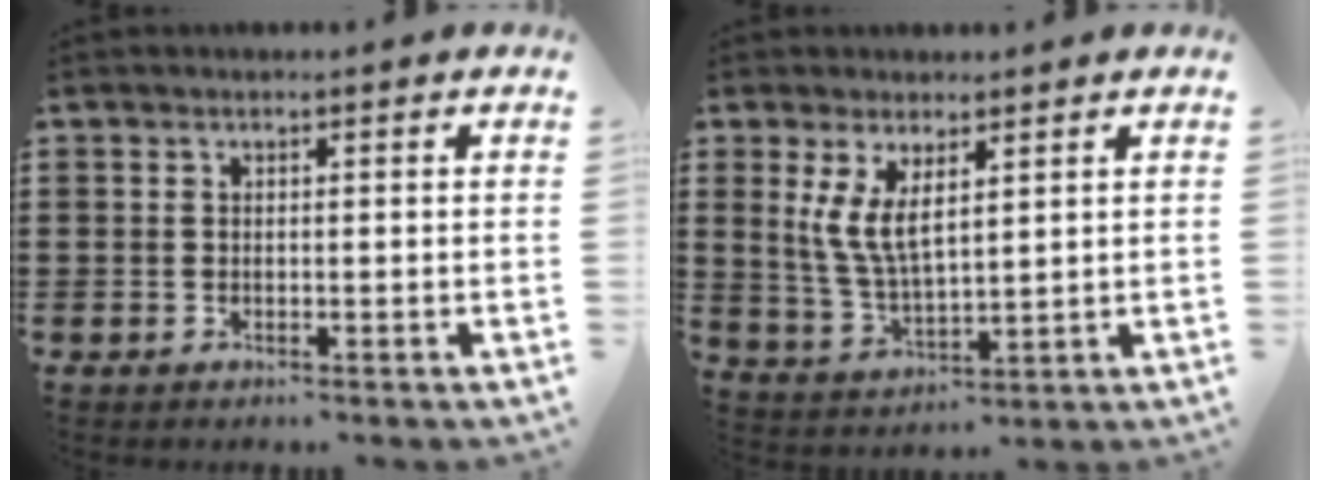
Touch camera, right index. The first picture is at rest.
{"total": 6.2, "force": [2.3, 2.6, 5.1], "torque": [-0.120, -0.001, 0.038]}